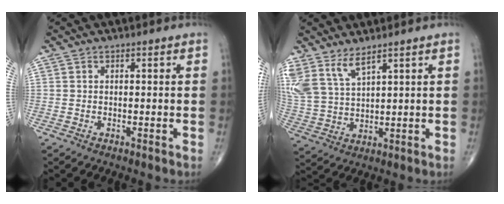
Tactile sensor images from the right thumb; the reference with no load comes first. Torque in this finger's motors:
{"motor_torque": [-0.09, 0.36, 0.56, 0.66, 0.06]}